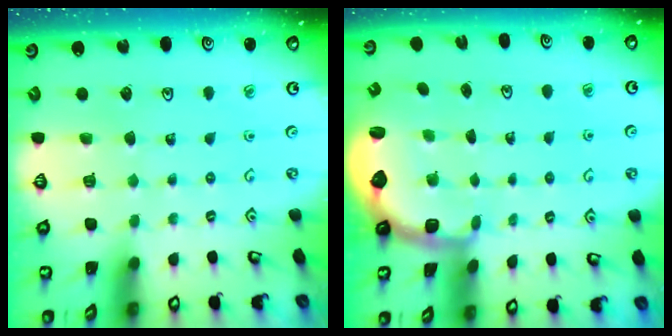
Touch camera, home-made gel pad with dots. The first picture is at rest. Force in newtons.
{"total": 2.7, "press": 2.1, "slide": 1.7}